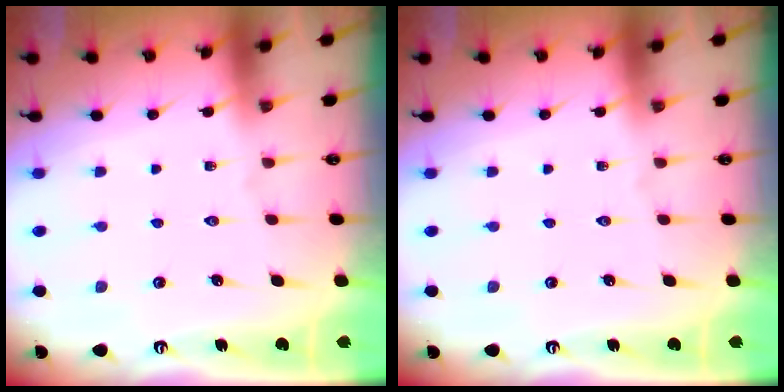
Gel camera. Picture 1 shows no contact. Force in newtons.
{"total": 0.0}